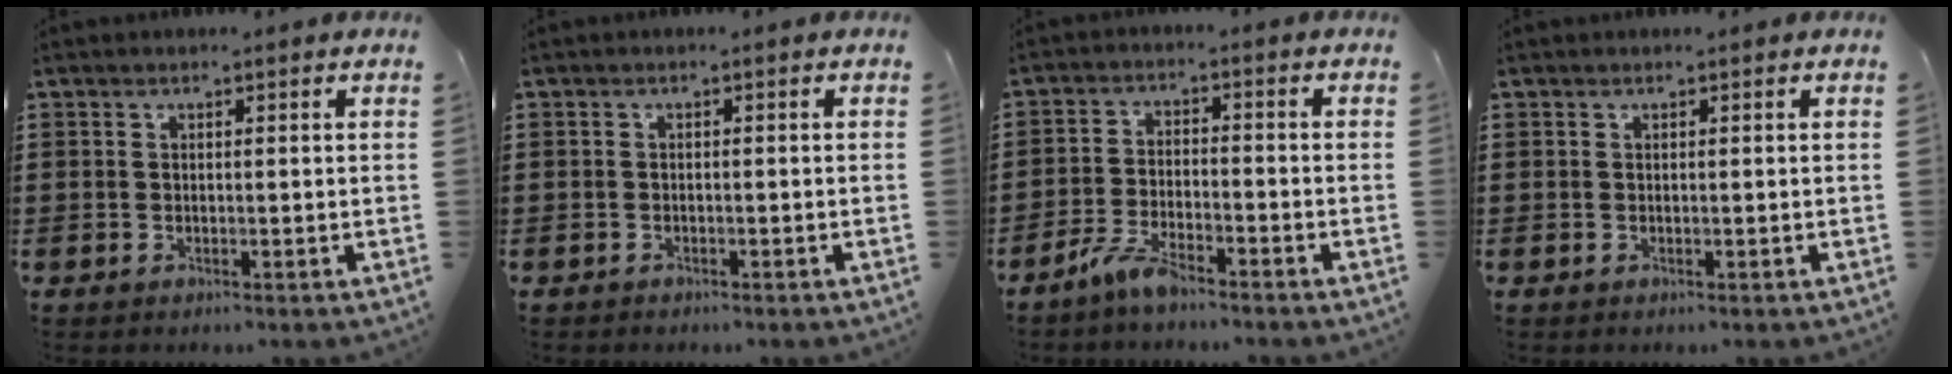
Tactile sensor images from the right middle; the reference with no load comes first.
{"total": 0.9, "force": [-0.6, 0.6, -0.1], "torque": [0.002, 0.003, -0.016]}
{"total": 4.1, "force": [-3.5, 0.8, 2.0], "torque": [-0.055, 0.001, -0.074]}
{"total": 0.0}